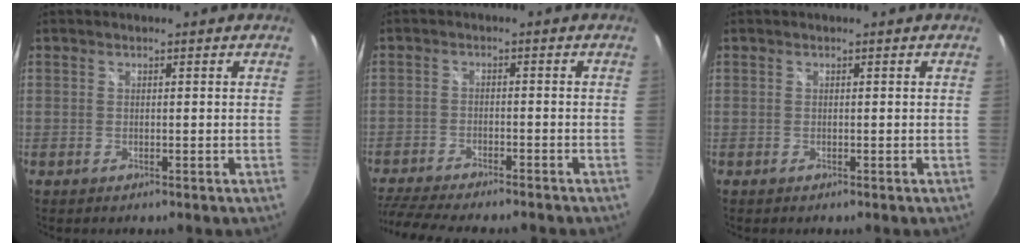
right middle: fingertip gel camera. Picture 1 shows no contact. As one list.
[{"total": 13.0, "force": [-11.3, 2.0, 6.1], "torque": [-0.140, -0.026, -0.183]}, {"total": 0.0}]